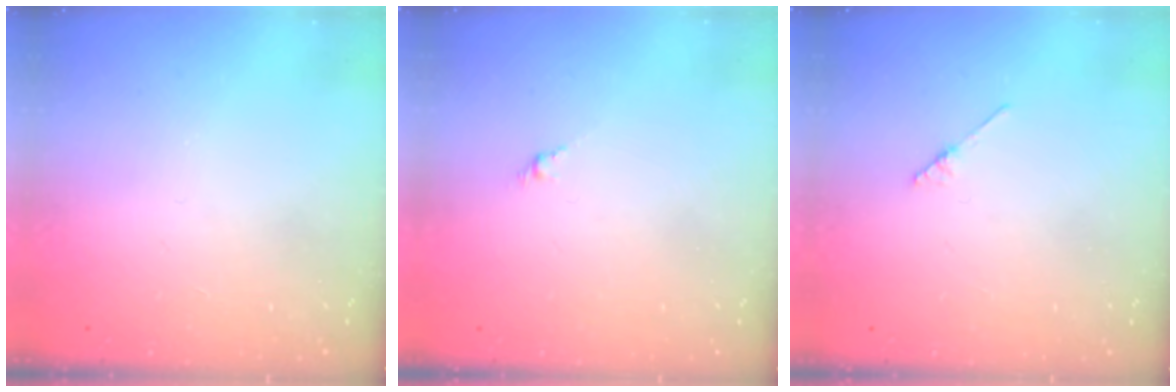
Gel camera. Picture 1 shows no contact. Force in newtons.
{"total": 1.6, "press": 1.5, "slide": 0.5}
{"total": 2.1, "press": 2.1, "slide": 0.1}